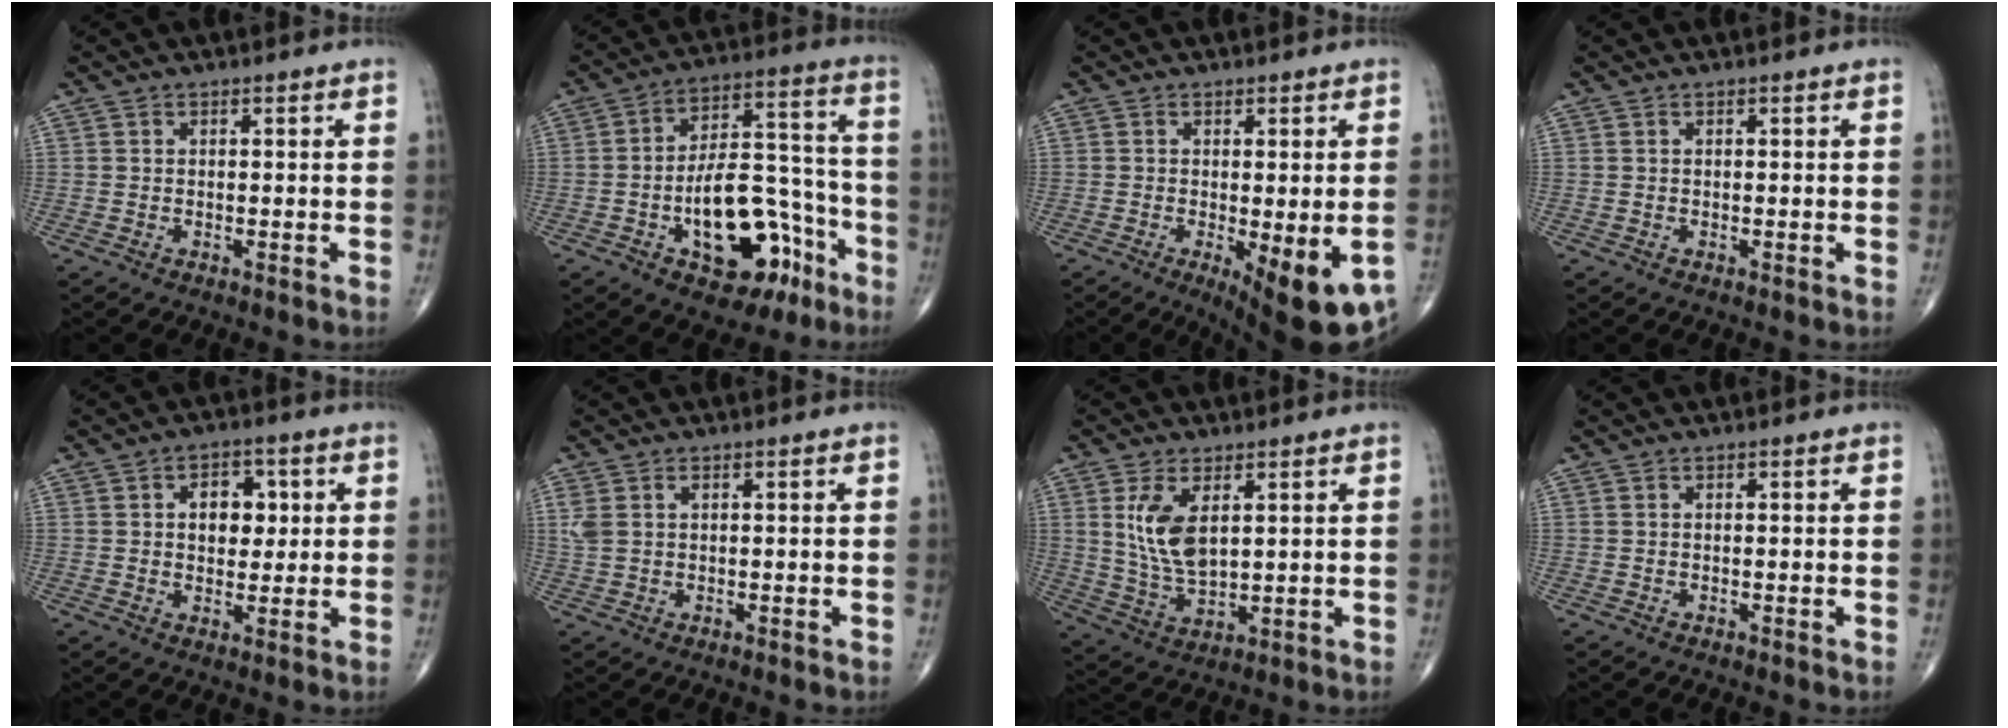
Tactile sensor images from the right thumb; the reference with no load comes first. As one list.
[{"total": 19.2, "force": [-8.1, 9.9, 14.2], "torque": [-0.181, 0.070, -0.112]}, {"total": 12.9, "force": [-4.8, 4.1, 11.3], "torque": [-0.130, -0.015, -0.057]}, {"total": 0.0}, {"total": 7.0, "force": [1.4, 4.8, 4.9], "torque": [-0.036, -0.001, 0.019]}, {"total": 3.0, "force": [1.0, 1.8, 2.2], "torque": [-0.060, 0.011, 0.026]}, {"total": 9.5, "force": [2.9, 4.7, 7.7], "torque": [-0.145, -0.018, 0.067]}, {"total": 0.0}]